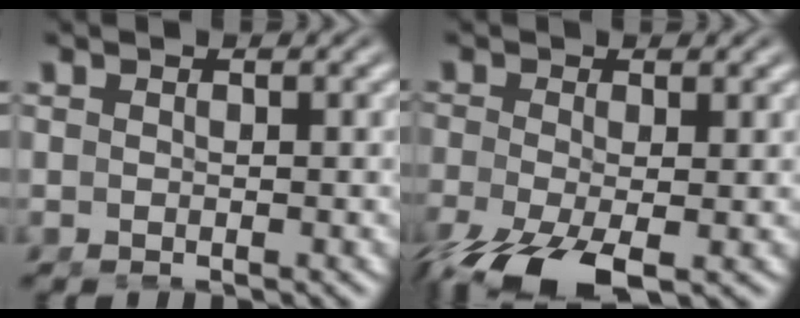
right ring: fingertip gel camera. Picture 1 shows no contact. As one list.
[{"total": 5.3, "force": [-3.5, 1.9, 3.6], "torque": [-0.087, -0.035, -0.045]}]